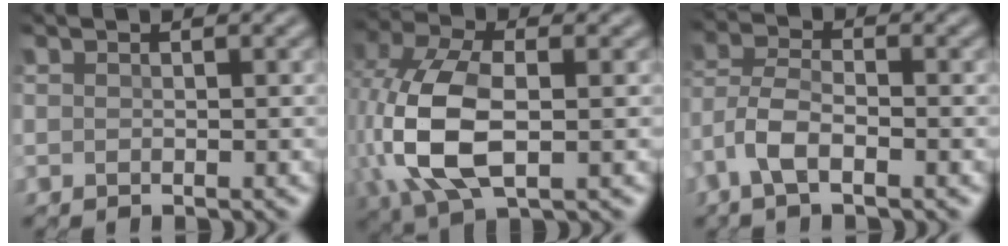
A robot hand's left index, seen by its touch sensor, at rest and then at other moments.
{"total": 9.5, "force": [-0.9, 5.2, 8.0], "torque": [-0.210, 0.001, -0.016]}
{"total": 3.6, "force": [-2.1, 1.0, 2.8], "torque": [-0.069, 0.009, -0.049]}